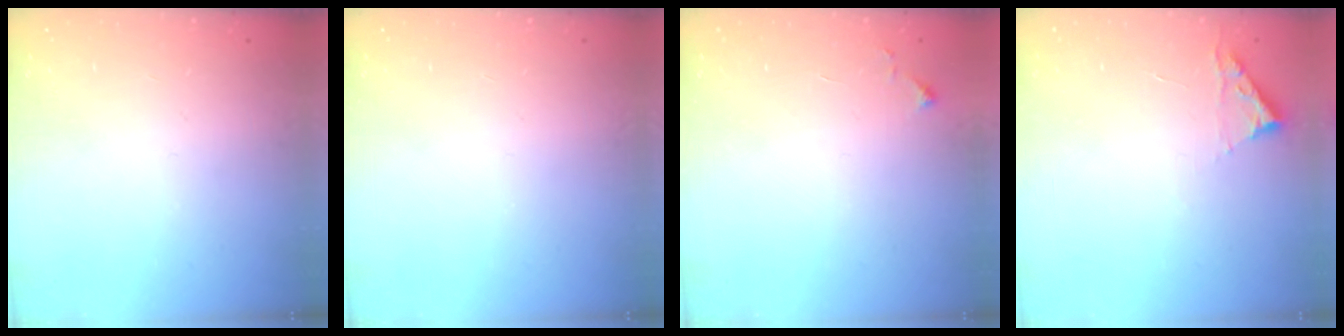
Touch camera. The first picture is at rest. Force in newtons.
{"total": 0.0}
{"total": 3.2, "press": 3.2, "slide": 0.6}
{"total": 2.8, "press": 2.8, "slide": 0.3}